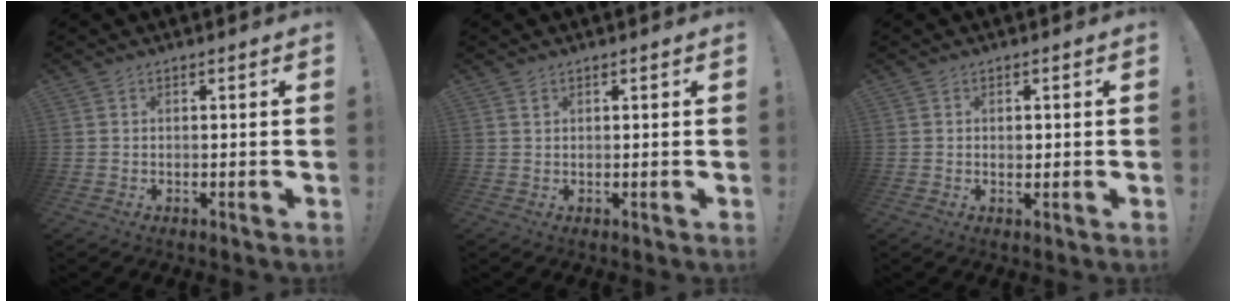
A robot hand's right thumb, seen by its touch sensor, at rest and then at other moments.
{"total": 0.9, "force": [0.6, 0.7, 0.3], "torque": [0.000, -0.002, 0.010]}
{"total": 1.0, "force": [-0.1, 0.8, 0.5], "torque": [0.001, -0.001, -0.005]}